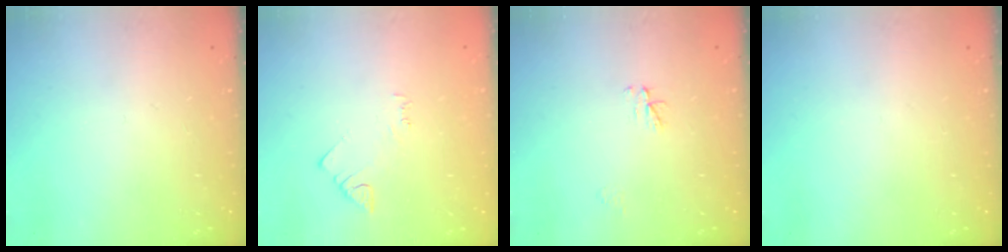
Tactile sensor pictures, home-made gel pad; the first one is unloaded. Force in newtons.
{"total": 2.5, "press": 2.5, "slide": 0.4}
{"total": 3.0, "press": 3.0, "slide": 0.4}
{"total": 0.0}